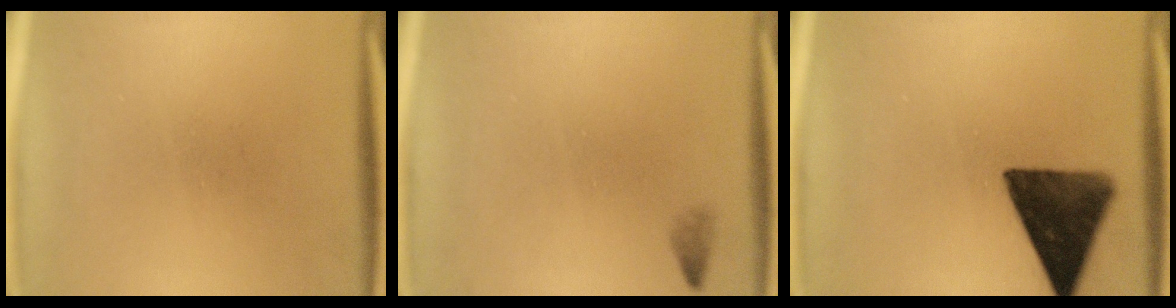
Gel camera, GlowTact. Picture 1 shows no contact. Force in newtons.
{"total": 0.8}
{"total": 12.5}